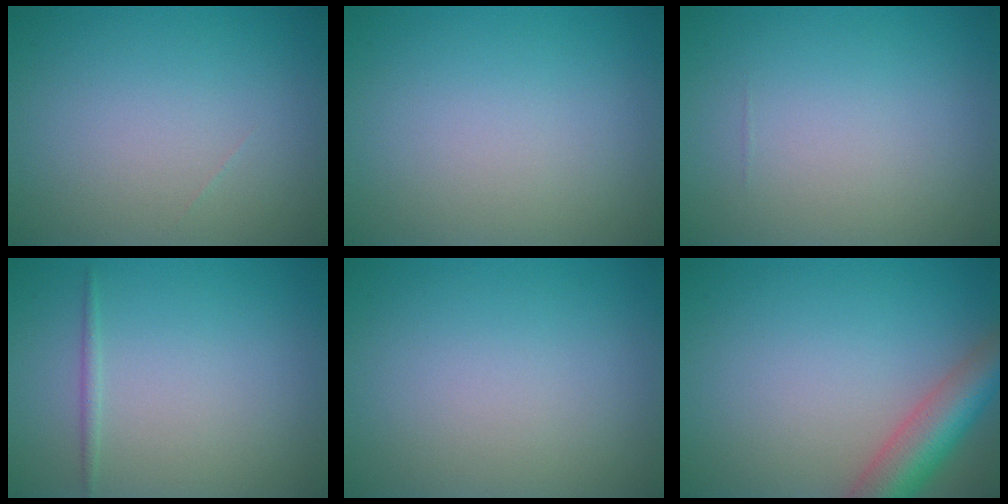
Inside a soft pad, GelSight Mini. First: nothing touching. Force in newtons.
{"total": 0.0}
{"total": 0.0}
{"total": 0.7, "press": 0.7, "slide": 0.0}
{"total": 0.0}
{"total": 5.9, "press": 5.8, "slide": 0.3}